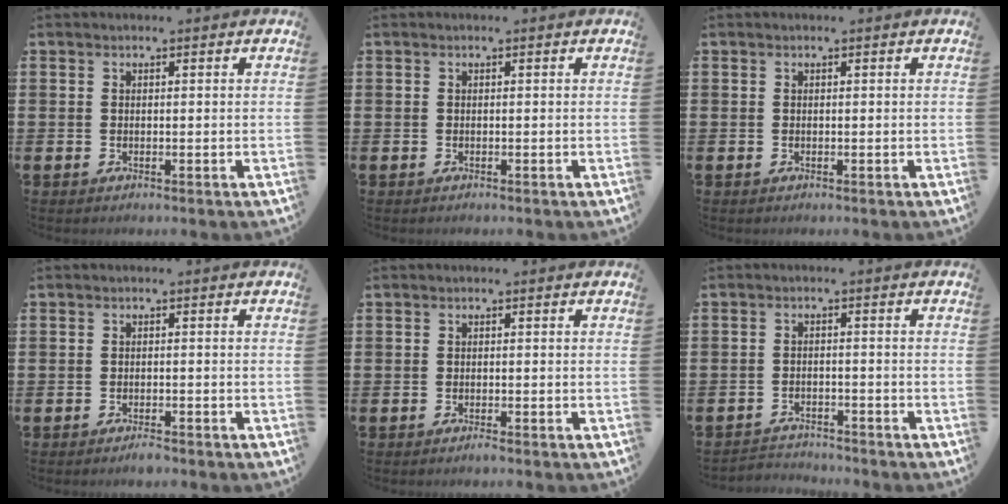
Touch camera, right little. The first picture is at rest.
{"total": 0.0}
{"total": 0.0}
{"total": 1.0, "force": [-1.0, 0.2, 0.3], "torque": [-0.007, 0.000, -0.020]}
{"total": 0.6, "force": [-0.5, 0.0, 0.4], "torque": [-0.009, -0.003, -0.008]}
{"total": 2.3, "force": [-2.3, 0.2, -0.3], "torque": [-0.002, 0.000, -0.050]}